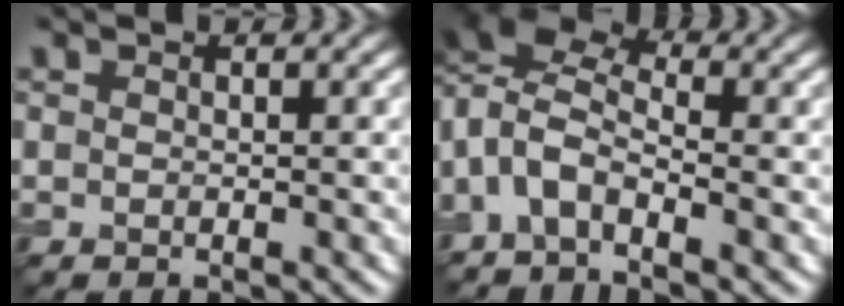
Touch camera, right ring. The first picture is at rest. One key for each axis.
{"total": 7.0, "fx": -1.6, "fy": 3.8, "fz": 5.7, "tx": -0.119, "ty": 0.013, "tz": -0.048}